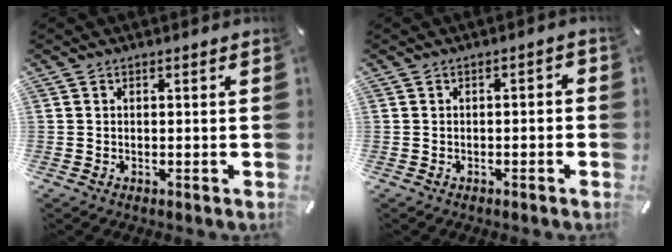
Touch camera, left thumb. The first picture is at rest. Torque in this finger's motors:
{"motor_torque": [0.00, 0.08, 0.04, 0.16, 0.05]}